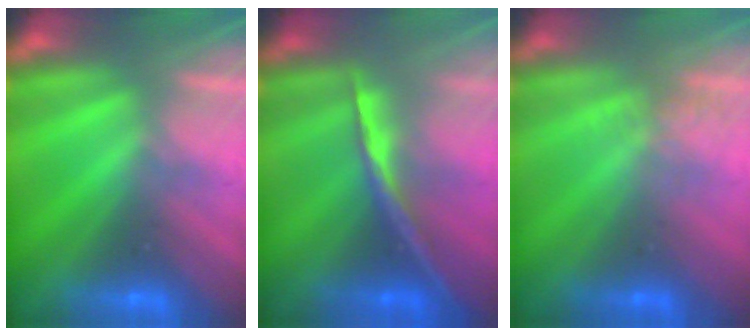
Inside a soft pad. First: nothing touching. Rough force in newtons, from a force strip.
{"total": 1.7}
{"total": 1.5}